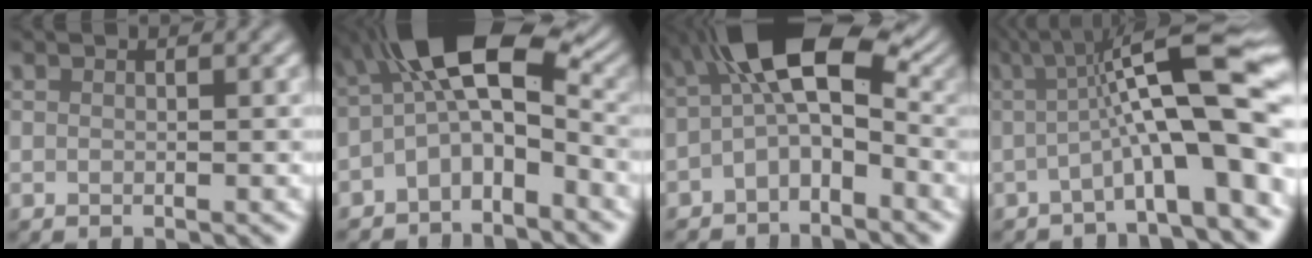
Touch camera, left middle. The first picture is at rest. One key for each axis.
{"total": 8.4, "fx": -1.4, "fy": 4.0, "fz": 7.3, "tx": -0.122, "ty": 0.021, "tz": -0.045}
{"total": 8.0, "fx": -0.5, "fy": 3.9, "fz": 7.0, "tx": -0.120, "ty": 0.023, "tz": -0.027}
{"total": 11.3, "fx": -0.6, "fy": 2.4, "fz": 11.0, "tx": -0.147, "ty": 0.030, "tz": -0.023}